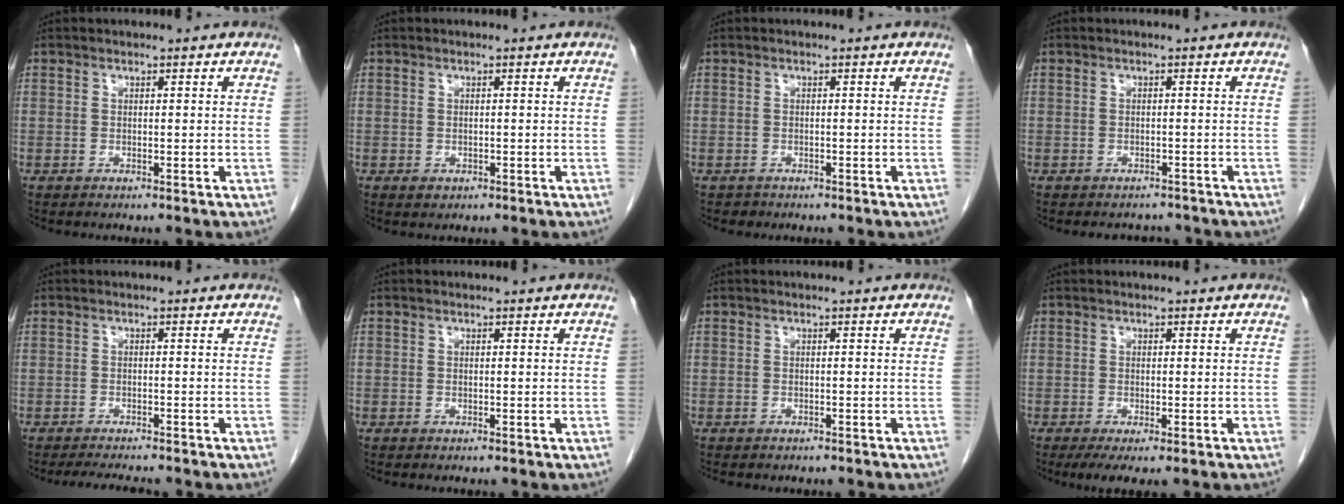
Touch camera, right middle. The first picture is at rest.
{"total": 1.0, "force": [-0.4, 0.8, 0.4], "torque": [-0.007, 0.002, 0.000]}
{"total": 0.8, "force": [-0.6, 0.6, -0.1], "torque": [-0.007, 0.002, -0.009]}
{"total": 3.8, "force": [-3.4, 1.6, 0.3], "torque": [-0.004, 0.001, -0.041]}
{"total": 5.1, "force": [-4.6, 0.5, 2.1], "torque": [-0.031, -0.013, -0.069]}
{"total": 0.0}
{"total": 4.0, "force": [-3.4, 1.5, 1.6], "torque": [-0.021, -0.005, -0.037]}
{"total": 3.9, "force": [-2.4, 0.9, 3.0], "torque": [-0.047, -0.014, -0.035]}